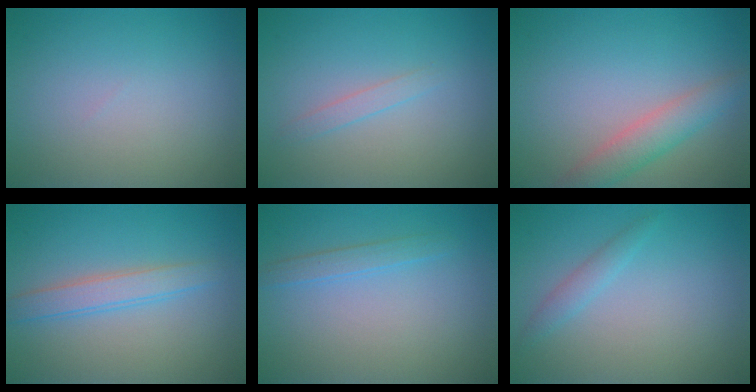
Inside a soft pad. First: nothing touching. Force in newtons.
{"total": 1.0, "press": 1.0, "slide": 0.0}
{"total": 3.2, "press": 3.2, "slide": 0.1}
{"total": 2.5, "press": 2.5, "slide": 0.0}
{"total": 1.3, "press": 1.3, "slide": 0.1}
{"total": 1.3, "press": 1.3, "slide": 0.0}